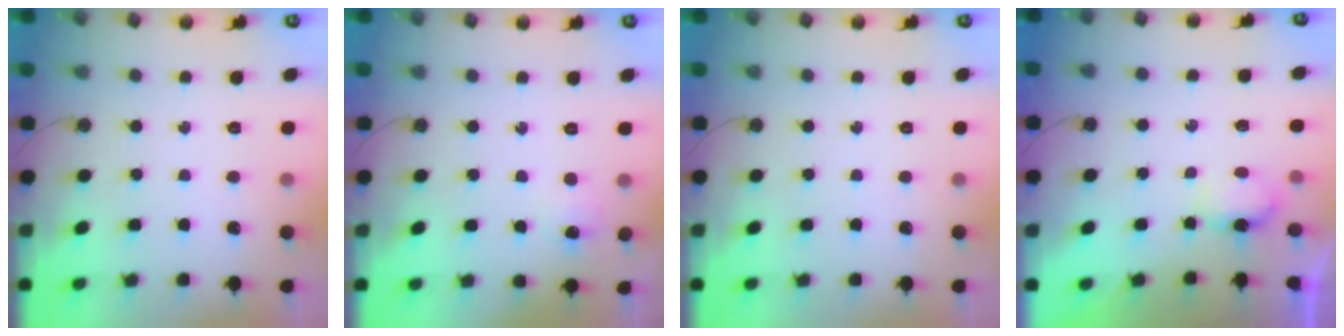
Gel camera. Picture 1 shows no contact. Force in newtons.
{"total": 5.7, "press": 5.7, "slide": 0.8}
{"total": 0.0}
{"total": 3.4, "press": 3.3, "slide": 0.6}